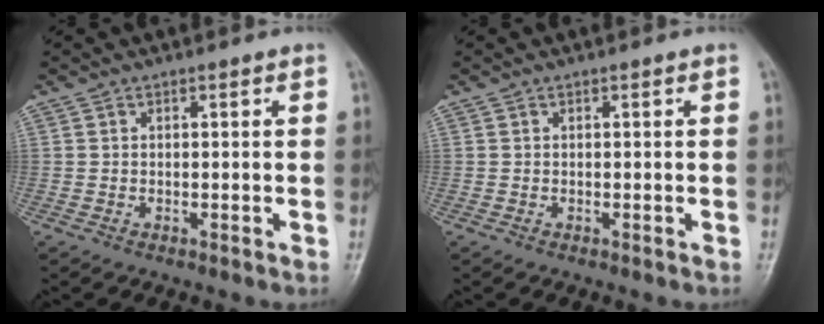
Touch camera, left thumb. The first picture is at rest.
{"total": 0.0}